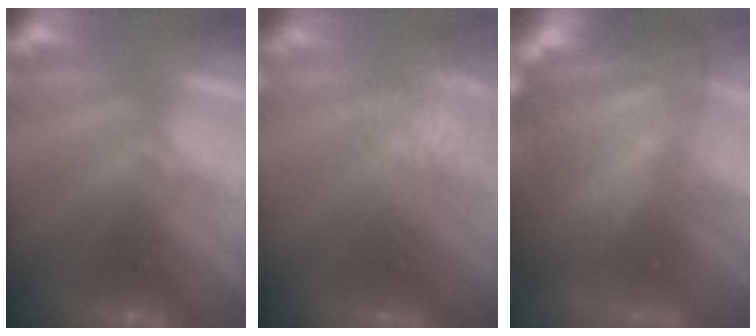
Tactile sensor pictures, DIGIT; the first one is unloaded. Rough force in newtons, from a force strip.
{"total": 7.6}
{"total": 9.0}